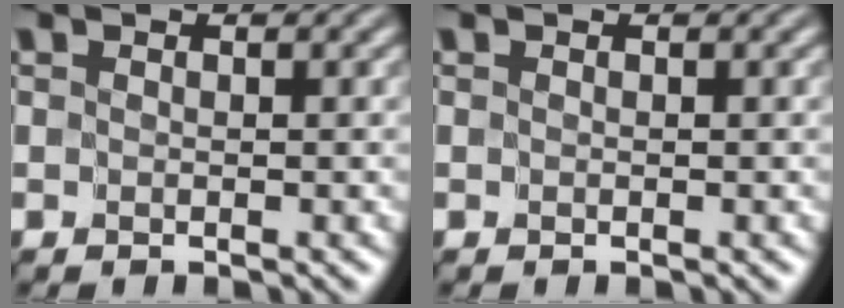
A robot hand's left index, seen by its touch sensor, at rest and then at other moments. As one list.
[{"total": 0.0}]